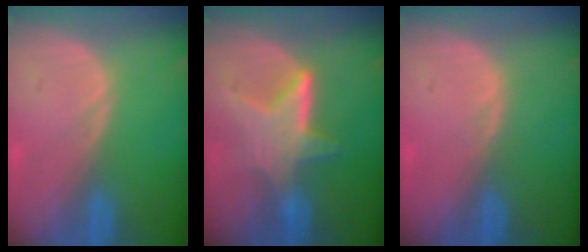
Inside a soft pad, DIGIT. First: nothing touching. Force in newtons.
{"total": 6.4, "press": 6.0, "slide": 2.3}
{"total": 0.5, "press": 0.5, "slide": 0.1}